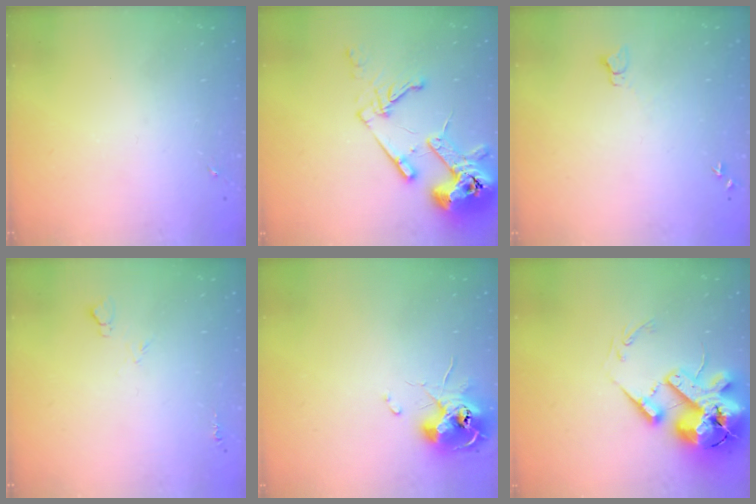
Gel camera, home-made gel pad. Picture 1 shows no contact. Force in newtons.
{"total": 16.7, "press": 16.5, "slide": 2.2}
{"total": 4.1, "press": 4.0, "slide": 0.5}
{"total": 5.0, "press": 5.0, "slide": 0.6}
{"total": 11.3, "press": 11.3, "slide": 0.6}
{"total": 20.9, "press": 20.6, "slide": 3.4}